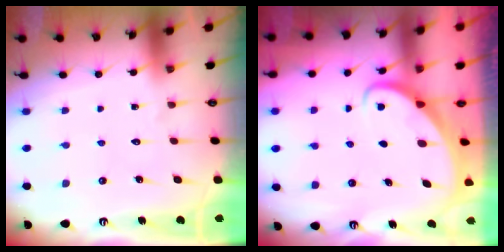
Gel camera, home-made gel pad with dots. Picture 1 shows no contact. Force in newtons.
{"total": 2.2, "press": 2.2, "slide": 0.2}